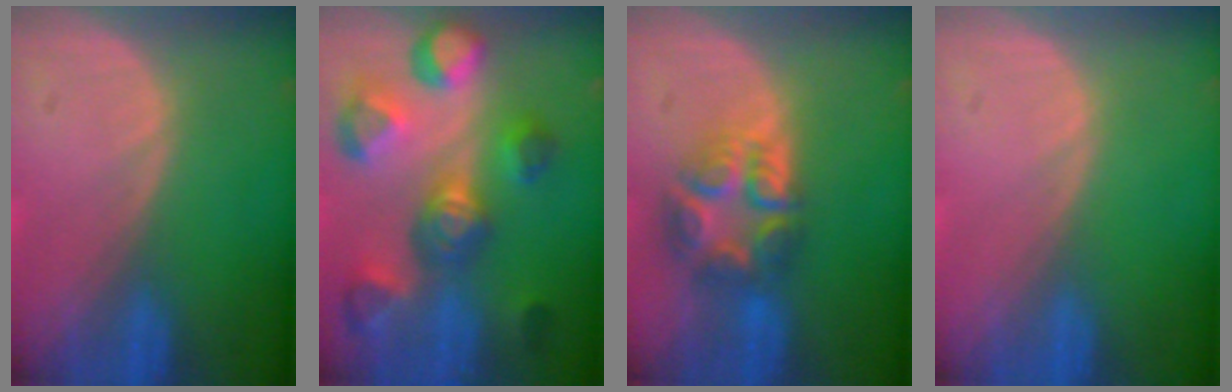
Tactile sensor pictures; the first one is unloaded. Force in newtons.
{"total": 11.1, "press": 10.1, "slide": 4.6}
{"total": 7.7, "press": 6.8, "slide": 3.6}
{"total": 0.0}